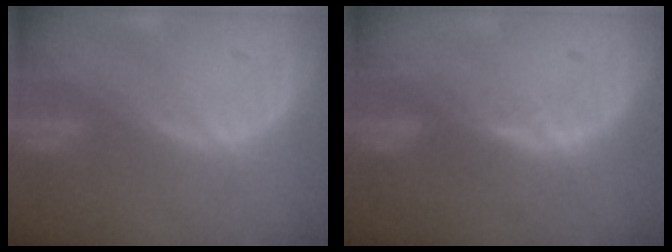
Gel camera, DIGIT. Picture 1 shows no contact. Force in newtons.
{"total": 2.4, "press": 1.8, "slide": 1.5}